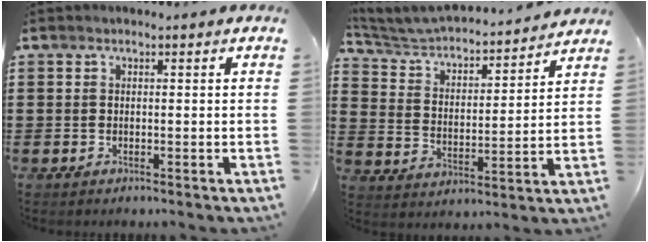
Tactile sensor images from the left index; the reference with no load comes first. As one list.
[{"total": 4.2, "force": [4.0, 0.6, 0.7], "torque": [-0.038, -0.035, 0.059]}]